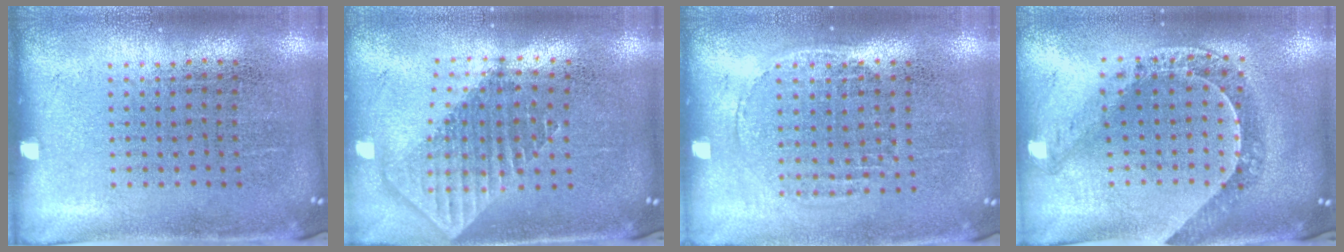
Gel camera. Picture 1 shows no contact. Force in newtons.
{"total": 1.8, "press": 1.4, "slide": 1.2}
{"total": 1.3, "press": 1.1, "slide": 0.6}
{"total": 1.2, "press": 1.2, "slide": 0.2}